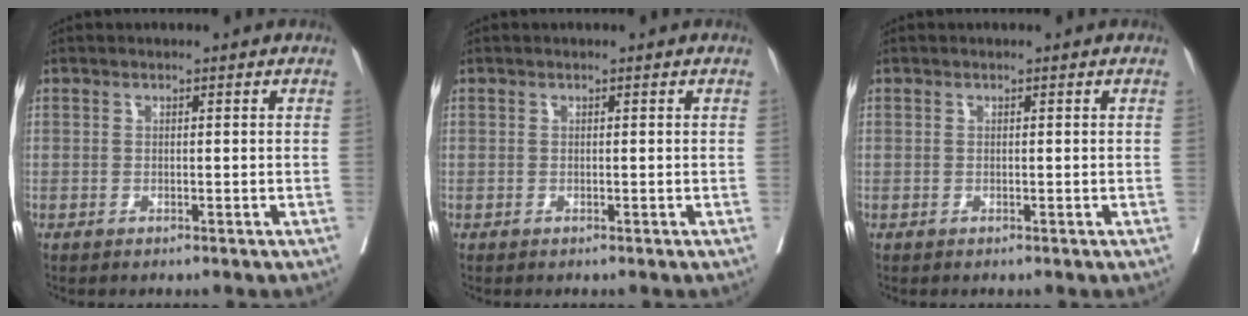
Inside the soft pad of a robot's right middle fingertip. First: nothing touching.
{"total": 0.0}
{"total": 0.0}